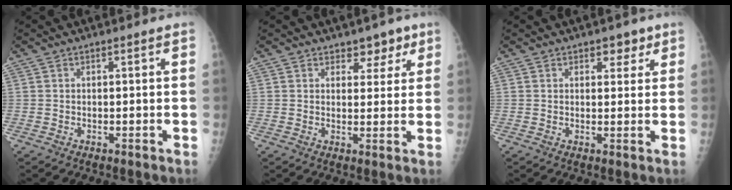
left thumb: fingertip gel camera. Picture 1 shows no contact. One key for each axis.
{"total": 4.3, "fx": 2.9, "fy": 2.7, "fz": 1.5, "tx": 0.013, "ty": -0.014, "tz": 0.038}
{"total": 3.3, "fx": 2.0, "fy": 2.0, "fz": 1.6, "tx": 0.005, "ty": -0.009, "tz": 0.025}